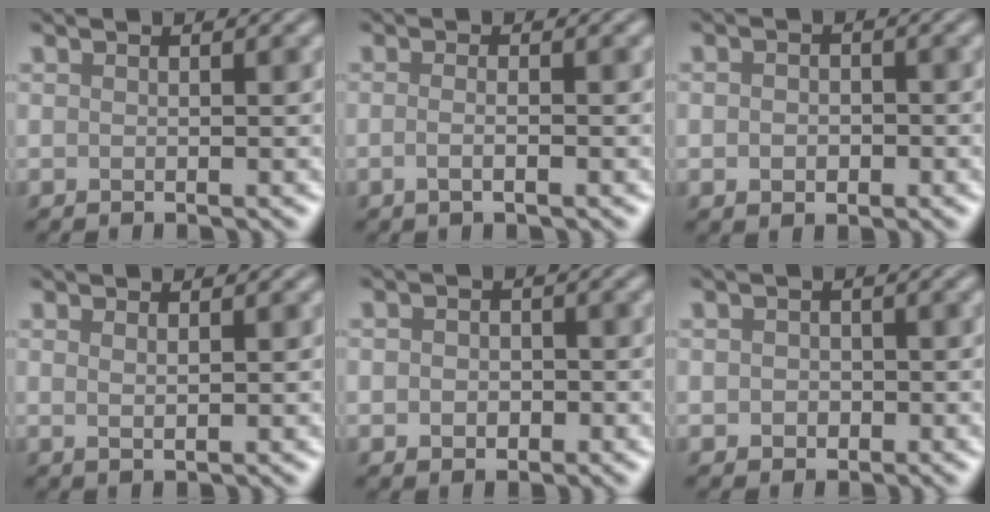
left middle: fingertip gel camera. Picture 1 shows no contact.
{"total": 1.8, "force": [-0.4, 0.7, 1.6], "torque": [-0.016, -0.002, -0.017]}
{"total": 1.9, "force": [-0.3, 1.4, 1.2], "torque": [-0.017, -0.003, -0.006]}
{"total": 1.0, "force": [0.4, 0.3, 0.8], "torque": [-0.014, -0.001, 0.008]}
{"total": 2.2, "force": [-0.3, 1.7, 1.2], "torque": [-0.009, -0.006, -0.010]}
{"total": 1.5, "force": [-0.2, 1.4, 0.6], "torque": [-0.007, -0.005, -0.006]}